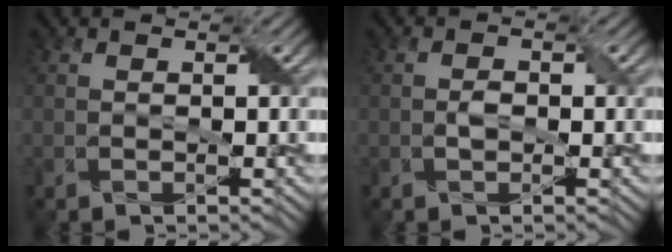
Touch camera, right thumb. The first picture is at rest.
{"total": 1.3, "force": [-0.3, 0.8, 0.9], "torque": [-0.017, 0.002, -0.006]}